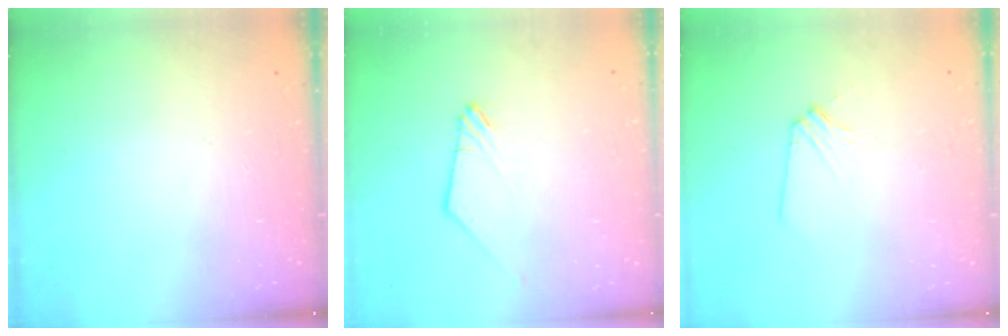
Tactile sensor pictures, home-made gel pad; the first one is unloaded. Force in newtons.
{"total": 0.0}
{"total": 2.8, "press": 2.8, "slide": 0.6}